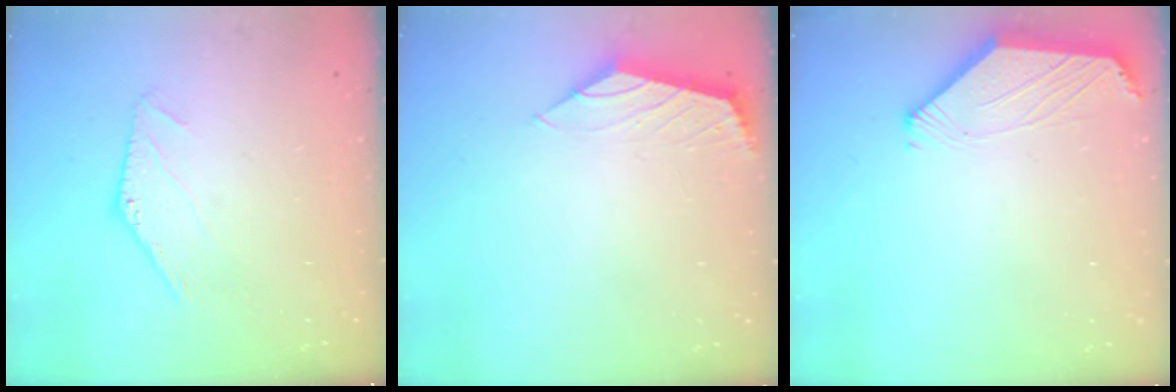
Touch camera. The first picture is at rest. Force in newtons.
{"total": 2.1, "press": 2.0, "slide": 0.6}
{"total": 0.8, "press": 0.8, "slide": 0.1}